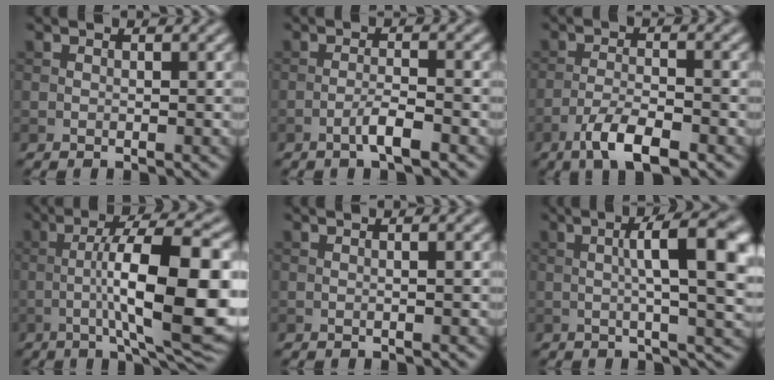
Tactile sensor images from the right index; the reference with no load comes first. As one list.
[{"total": 2.6, "force": [-1.4, 0.3, 2.2], "torque": [-0.040, 0.008, -0.031]}, {"total": 5.1, "force": [-3.1, 1.3, 3.8], "torque": [-0.074, 0.000, -0.062]}, {"total": 13.7, "force": [-1.7, 3.0, 13.3], "torque": [-0.195, 0.013, -0.028]}, {"total": 1.5, "force": [0.2, 0.5, 1.4], "torque": [-0.012, -0.001, -0.006]}, {"total": 9.3, "force": [1.1, 2.1, 9.0], "torque": [-0.112, 0.016, 0.014]}]